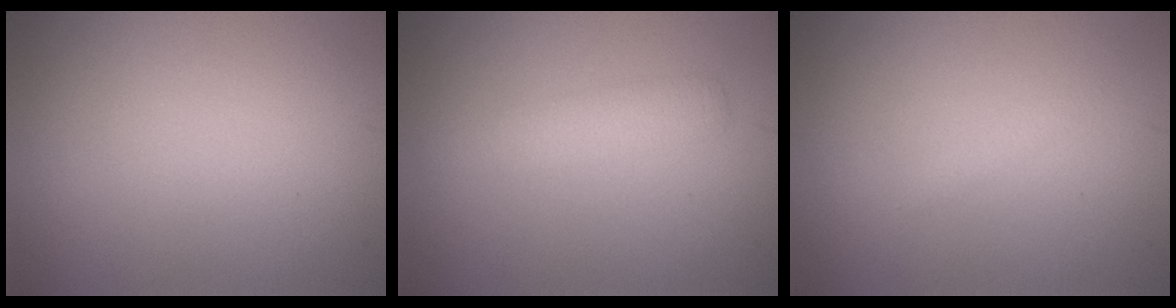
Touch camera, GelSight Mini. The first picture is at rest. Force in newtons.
{"total": 2.3, "press": 2.3, "slide": 0.0}
{"total": 0.6, "press": 0.6, "slide": 0.1}